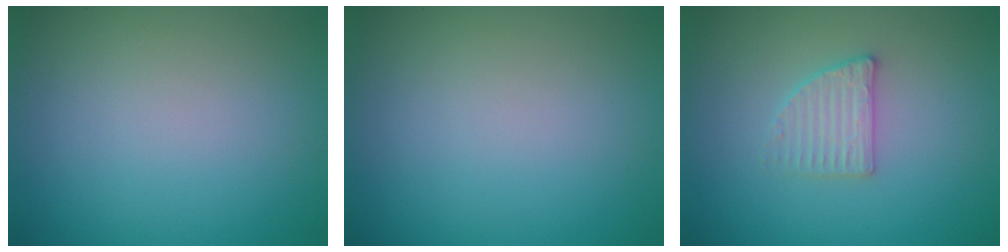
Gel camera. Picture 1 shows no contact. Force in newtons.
{"total": 0.0}
{"total": 2.3, "press": 2.2, "slide": 0.5}